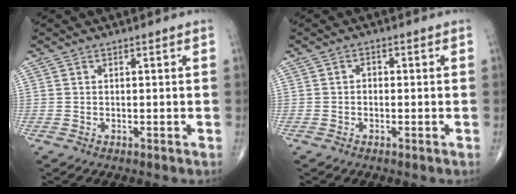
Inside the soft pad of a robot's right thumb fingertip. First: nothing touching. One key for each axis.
{"total": 1.2, "fx": -0.2, "fy": 0.9, "fz": 0.7, "tx": 0.004, "ty": 0.005, "tz": -0.010}